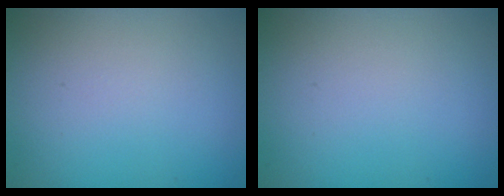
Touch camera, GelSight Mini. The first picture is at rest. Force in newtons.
{"total": 0.0}